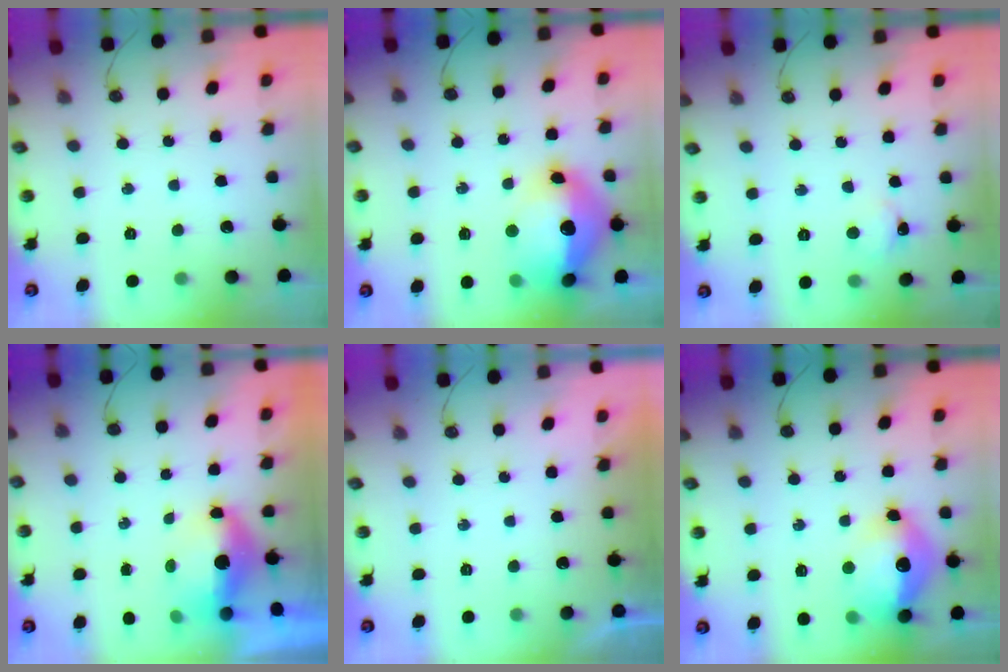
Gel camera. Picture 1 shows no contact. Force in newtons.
{"total": 19.1, "press": 19.0, "slide": 1.7}
{"total": 2.2, "press": 2.2, "slide": 0.3}
{"total": 6.1, "press": 5.7, "slide": 2.1}
{"total": 0.0}
{"total": 15.2, "press": 15.1, "slide": 1.6}